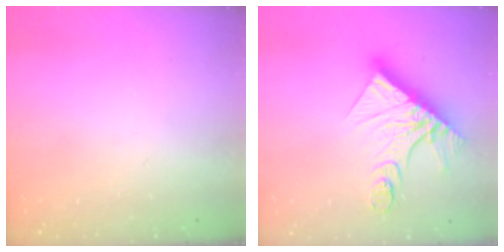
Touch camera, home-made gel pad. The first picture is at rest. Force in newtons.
{"total": 16.2, "press": 16.2, "slide": 1.7}